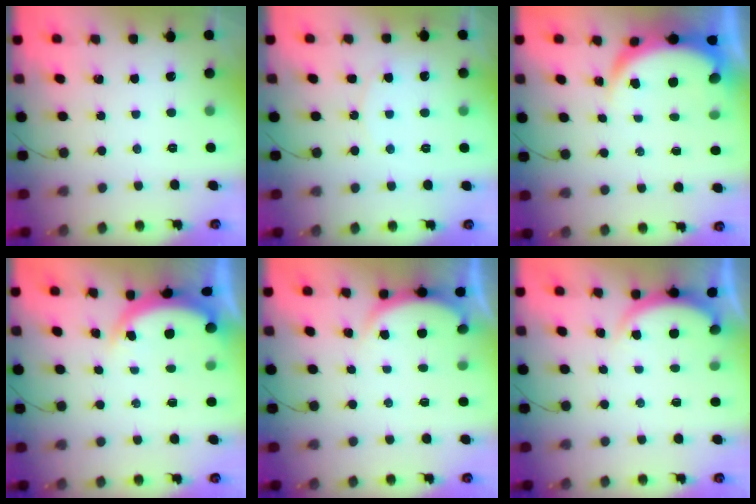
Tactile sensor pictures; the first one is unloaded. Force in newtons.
{"total": 6.7, "press": 6.7, "slide": 0.6}
{"total": 5.8, "press": 5.7, "slide": 0.7}
{"total": 5.0, "press": 4.8, "slide": 1.3}
{"total": 2.8, "press": 2.7, "slide": 0.6}
{"total": 2.5, "press": 2.4, "slide": 0.6}